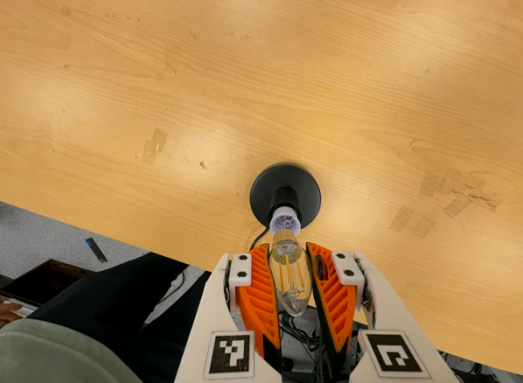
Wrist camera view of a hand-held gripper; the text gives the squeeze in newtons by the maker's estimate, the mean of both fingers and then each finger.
{"total": 20.2, "left": 22.2, "right": 18.1}